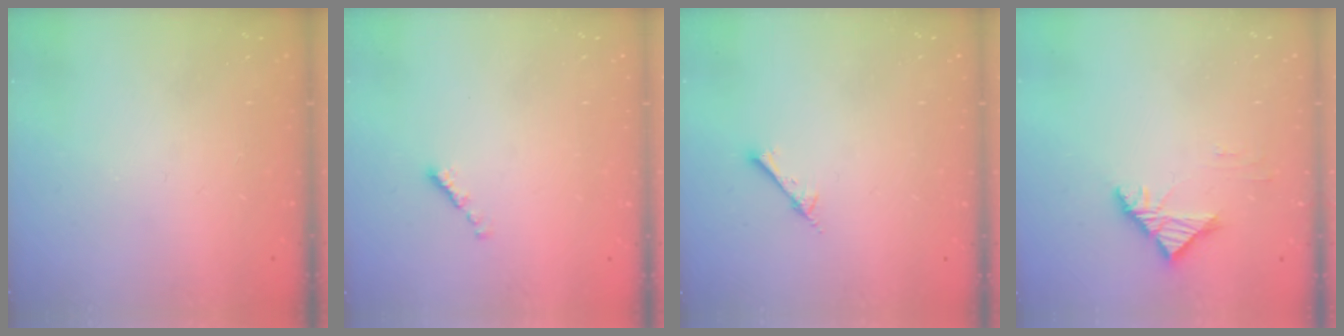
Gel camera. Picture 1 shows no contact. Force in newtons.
{"total": 0.7, "press": 0.5, "slide": 0.4}
{"total": 2.6, "press": 2.6, "slide": 0.3}
{"total": 4.2, "press": 4.0, "slide": 1.1}